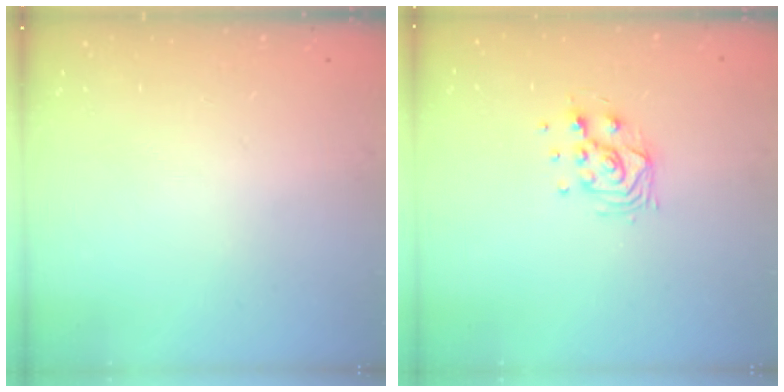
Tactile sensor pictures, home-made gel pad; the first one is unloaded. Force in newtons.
{"total": 9.0, "press": 8.9, "slide": 1.5}